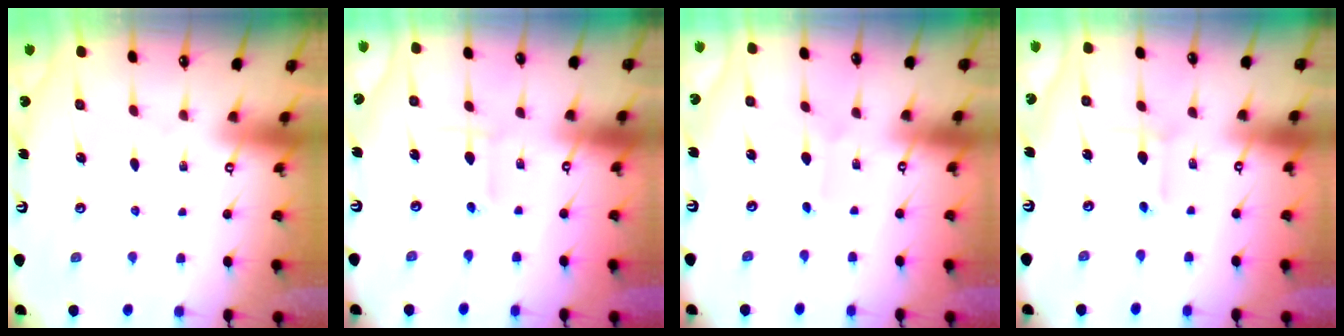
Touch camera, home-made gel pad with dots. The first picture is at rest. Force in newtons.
{"total": 2.4, "press": 2.4, "slide": 0.2}
{"total": 1.1, "press": 1.1, "slide": 0.1}
{"total": 2.7, "press": 2.7, "slide": 0.2}